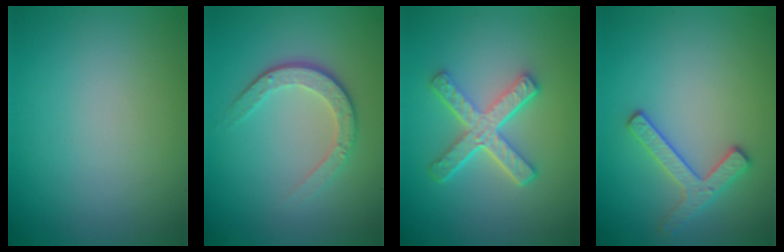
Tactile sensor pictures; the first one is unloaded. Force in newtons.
{"total": 3.5, "press": 2.7, "slide": 2.3}
{"total": 5.3, "press": 3.7, "slide": 3.8}
{"total": 2.5, "press": 2.4, "slide": 0.5}